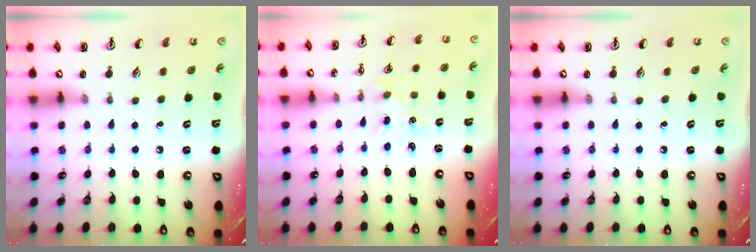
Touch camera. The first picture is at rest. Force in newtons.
{"total": 0.0}
{"total": 0.0}